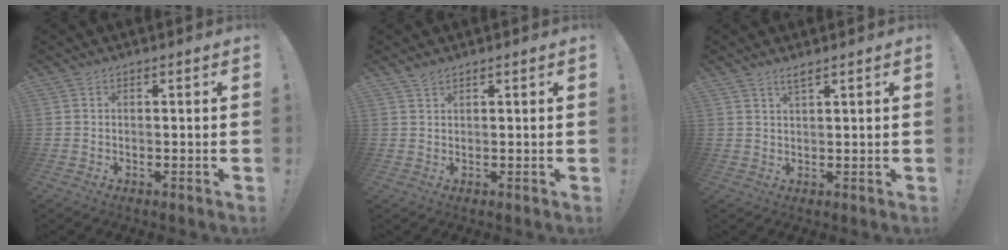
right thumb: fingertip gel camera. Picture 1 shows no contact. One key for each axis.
{"total": 1.8, "fx": 1.5, "fy": 0.6, "fz": 0.7, "tx": -0.008, "ty": -0.005, "tz": 0.028}
{"total": 2.3, "fx": 1.8, "fy": 0.3, "fz": 1.3, "tx": -0.020, "ty": -0.009, "tz": 0.032}